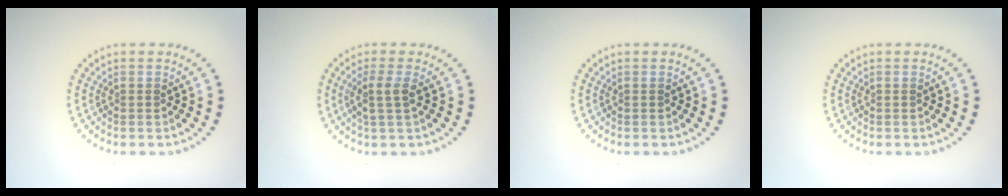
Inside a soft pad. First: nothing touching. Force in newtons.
{"total": 2.1, "press": 1.7, "slide": 1.2}
{"total": 0.0}
{"total": 0.0}